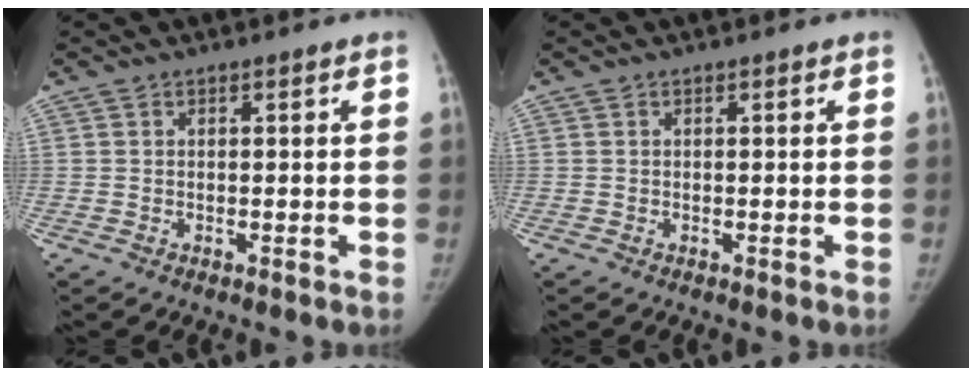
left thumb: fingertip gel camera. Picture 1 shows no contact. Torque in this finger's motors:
{"motor_torque": [0.00, 0.00, 0.32, -0.22, 0.00]}